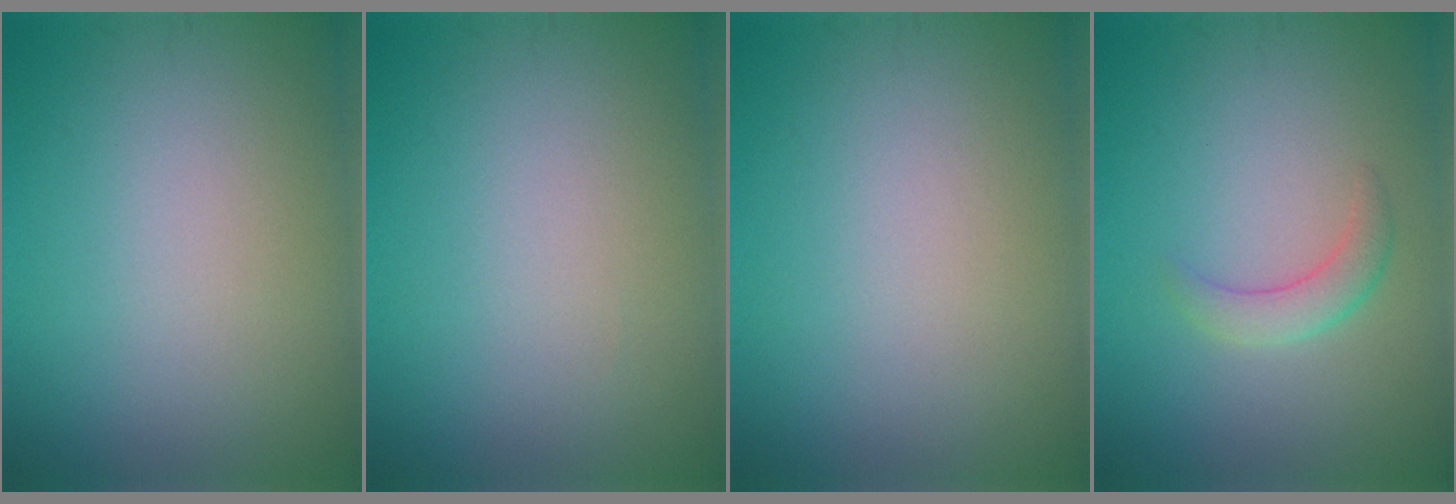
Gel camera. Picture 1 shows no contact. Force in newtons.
{"total": 0.0}
{"total": 0.0}
{"total": 2.2, "press": 2.2, "slide": 0.2}